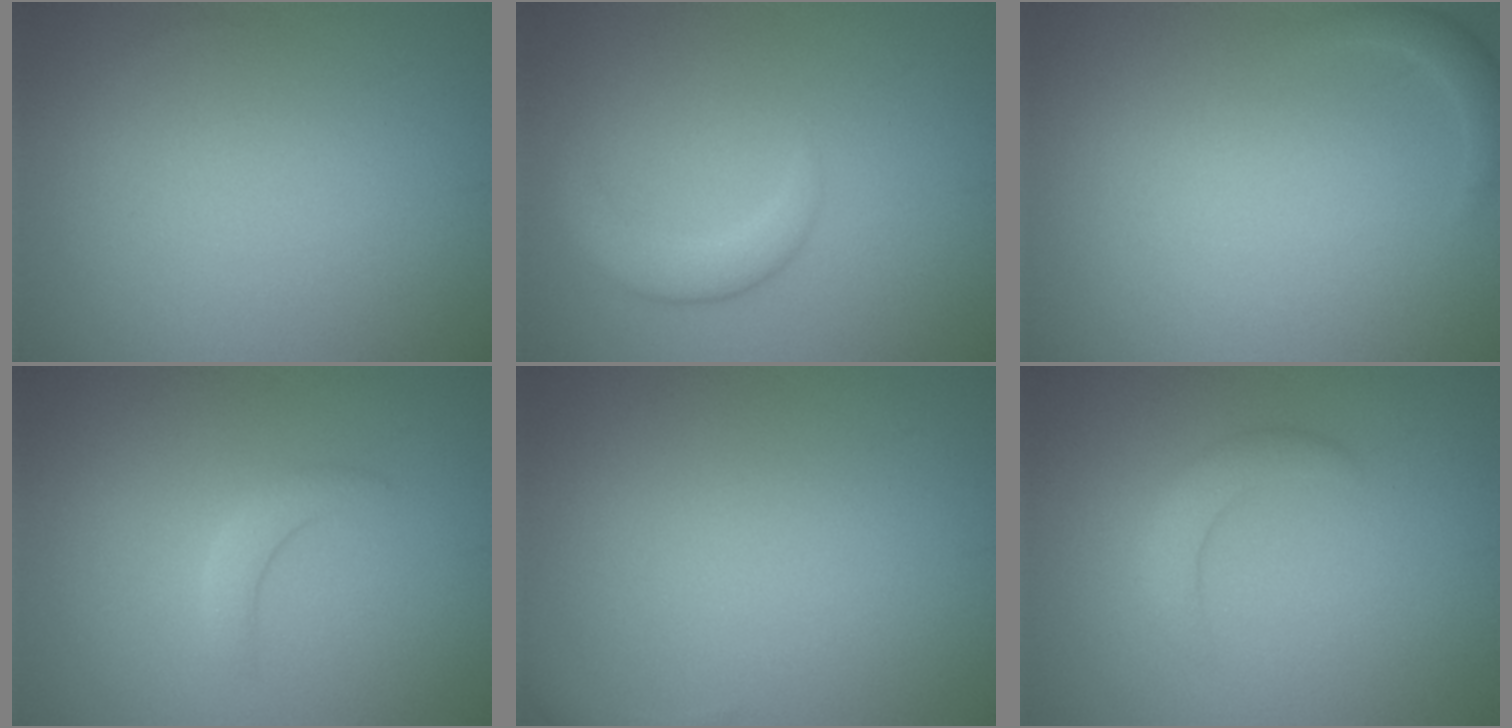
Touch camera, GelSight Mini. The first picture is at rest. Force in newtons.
{"total": 2.6, "press": 2.6, "slide": 0.1}
{"total": 1.0, "press": 1.0, "slide": 0.1}
{"total": 1.6, "press": 1.6, "slide": 0.2}
{"total": 1.1, "press": 1.1, "slide": 0.1}
{"total": 2.1, "press": 2.1, "slide": 0.2}